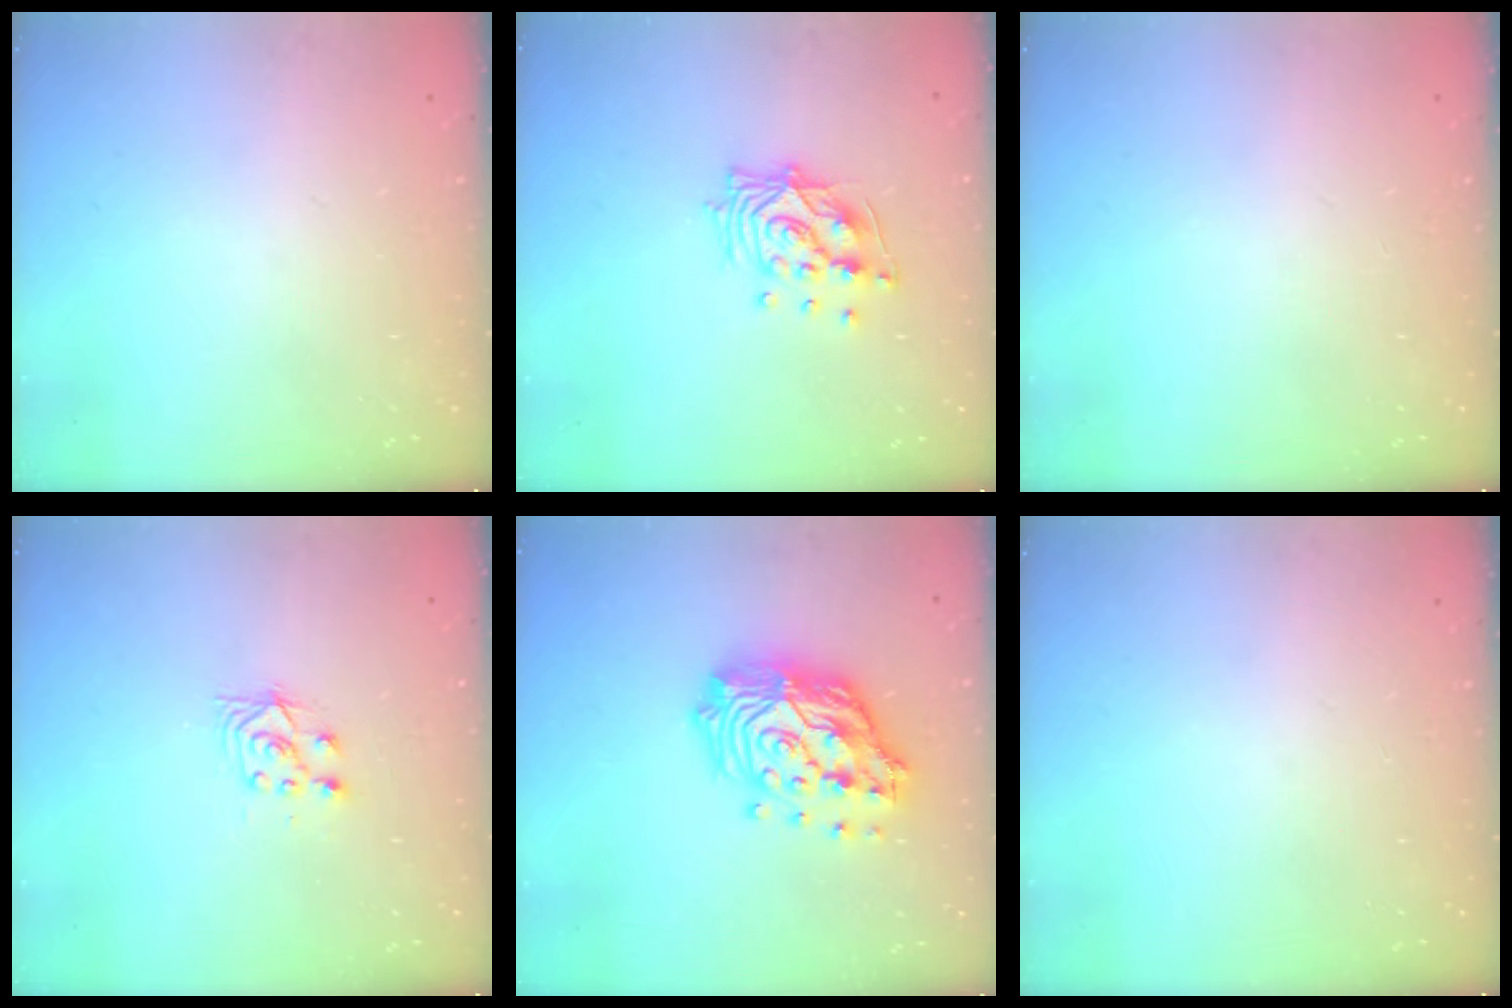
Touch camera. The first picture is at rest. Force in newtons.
{"total": 12.6, "press": 12.5, "slide": 1.3}
{"total": 0.0}
{"total": 4.4, "press": 4.2, "slide": 1.0}
{"total": 19.3, "press": 19.2, "slide": 2.1}
{"total": 0.0}